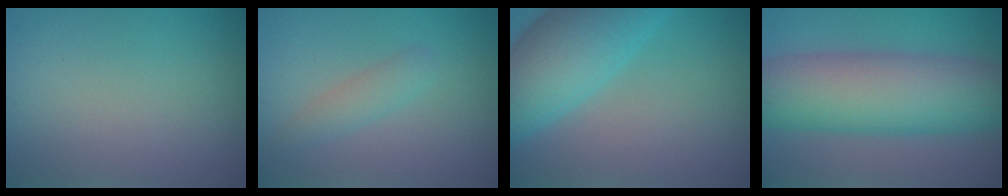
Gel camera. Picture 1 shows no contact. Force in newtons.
{"total": 1.9, "press": 1.9, "slide": 0.0}
{"total": 8.8, "press": 8.8, "slide": 0.3}
{"total": 11.2, "press": 11.2, "slide": 0.2}